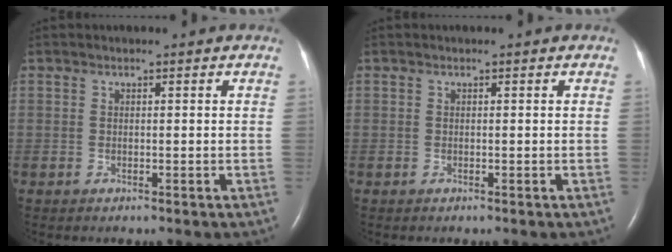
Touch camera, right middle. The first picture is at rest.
{"total": 0.0}